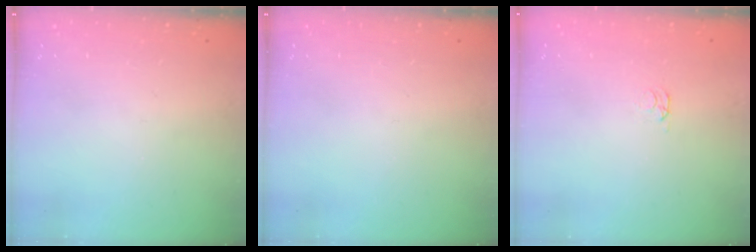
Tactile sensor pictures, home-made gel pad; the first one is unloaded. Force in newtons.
{"total": 0.0}
{"total": 1.6, "press": 1.6, "slide": 0.4}